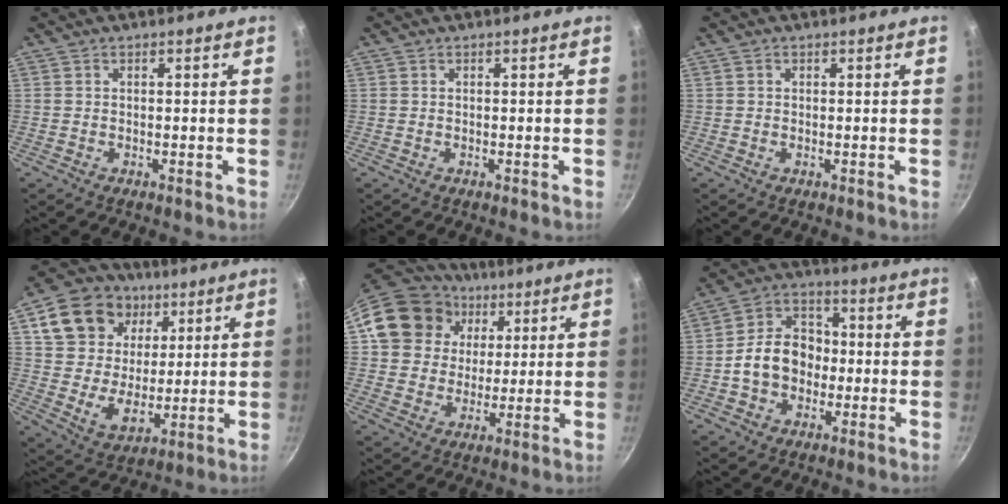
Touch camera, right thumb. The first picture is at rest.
{"total": 0.0}
{"total": 0.5, "force": [0.2, 0.5, 0.1], "torque": [0.000, 0.002, 0.001]}
{"total": 18.7, "force": [6.9, 14.9, 8.9], "torque": [-0.129, -0.009, 0.126]}
{"total": 16.3, "force": [5.5, 14.1, 6.0], "torque": [-0.092, 0.014, 0.092]}
{"total": 11.5, "force": [-1.6, 9.1, 6.9], "torque": [-0.076, 0.035, -0.040]}